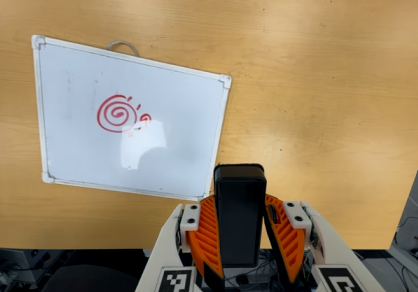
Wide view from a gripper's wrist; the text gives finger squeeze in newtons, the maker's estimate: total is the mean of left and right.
{"total": 6.8, "left": 6.0, "right": 7.5}